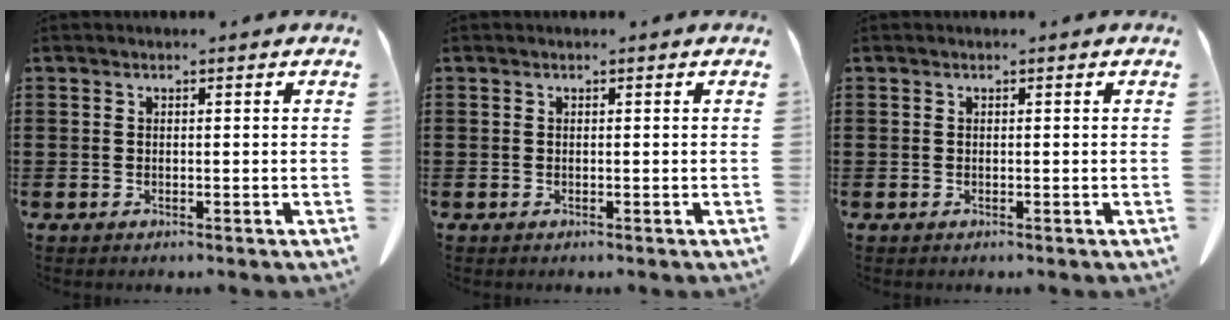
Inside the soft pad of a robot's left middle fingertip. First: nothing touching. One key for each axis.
{"total": 0.0}
{"total": 0.0}